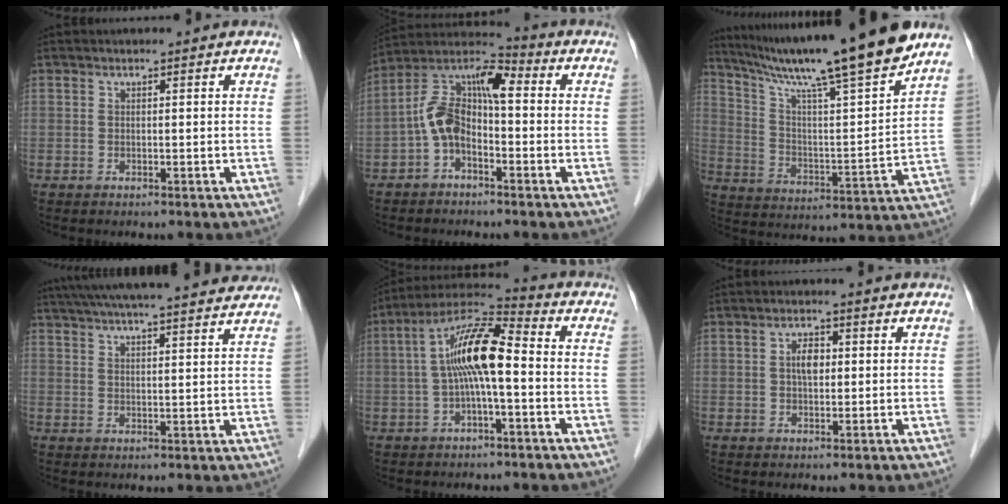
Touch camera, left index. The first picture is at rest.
{"total": 9.1, "force": [-1.7, 4.3, 7.8], "torque": [-0.168, 0.043, -0.040]}
{"total": 19.7, "force": [16.3, -1.2, 11.0], "torque": [-0.184, -0.014, 0.259]}
{"total": 23.8, "force": [21.1, 2.0, 10.8], "torque": [-0.176, 0.027, 0.283]}
{"total": 10.8, "force": [-0.6, 2.3, 10.5], "torque": [-0.206, 0.035, -0.017]}
{"total": 2.7, "force": [0.5, 1.6, 2.2], "torque": [-0.047, 0.008, 0.007]}